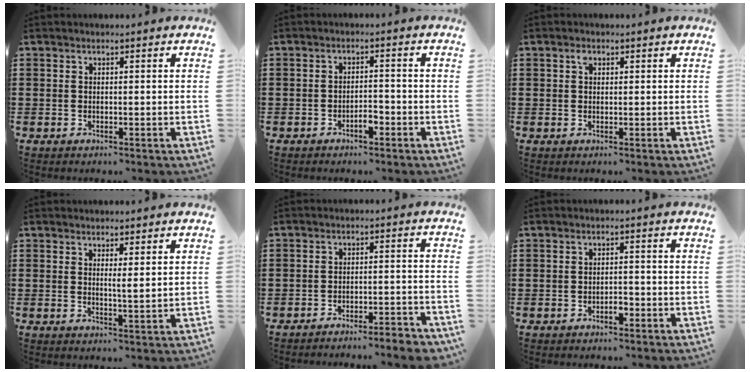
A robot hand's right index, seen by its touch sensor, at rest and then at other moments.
{"total": 2.6, "force": [-1.6, 0.9, 1.9], "torque": [-0.035, 0.003, -0.031]}
{"total": 1.2, "force": [0.5, 0.8, 0.7], "torque": [-0.018, 0.004, 0.010]}
{"total": 1.9, "force": [1.3, 0.1, 1.4], "torque": [-0.025, -0.002, 0.021]}
{"total": 3.7, "force": [-3.6, -0.1, 0.7], "torque": [-0.015, -0.002, -0.075]}
{"total": 2.0, "force": [-1.2, 0.8, 1.4], "torque": [-0.029, 0.001, -0.024]}